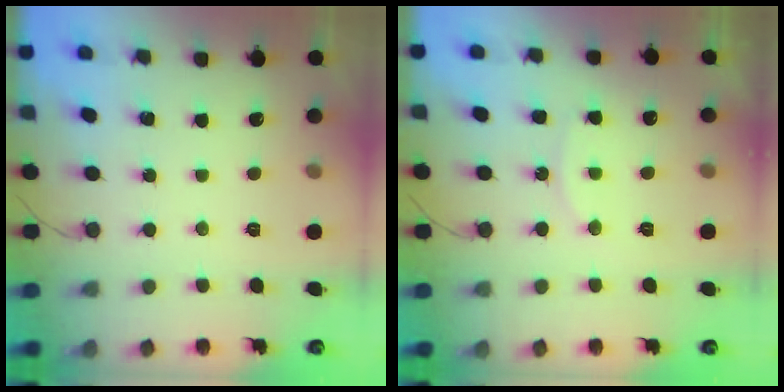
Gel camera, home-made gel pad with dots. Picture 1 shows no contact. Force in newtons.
{"total": 6.9, "press": 6.9, "slide": 0.3}